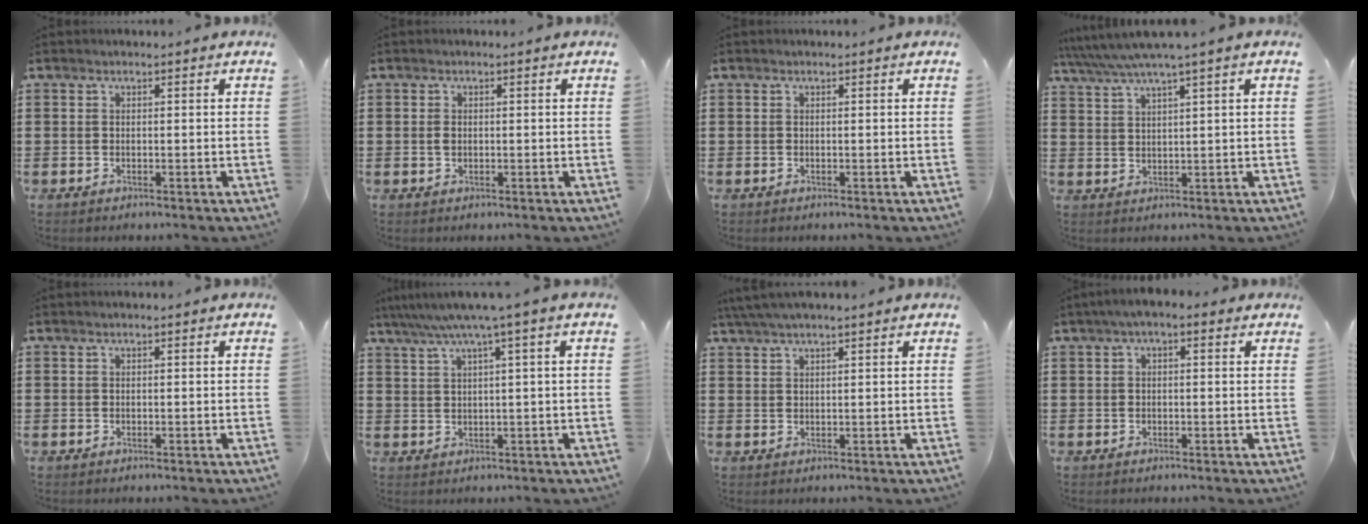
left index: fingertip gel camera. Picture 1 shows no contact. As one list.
[{"total": 1.2, "force": [0.0, 0.7, 0.9], "torque": [-0.020, 0.003, -0.001]}, {"total": 0.0}, {"total": 3.9, "force": [2.7, -0.3, 2.8], "torque": [-0.063, -0.008, 0.044]}, {"total": 0.0}, {"total": 4.5, "force": [2.4, -0.8, 3.7], "torque": [-0.078, -0.008, 0.037]}, {"total": 2.8, "force": [2.3, 0.2, 1.7], "torque": [-0.038, 0.005, 0.043]}, {"total": 1.9, "force": [0.0, 0.7, 1.8], "torque": [-0.032, 0.004, -0.003]}]